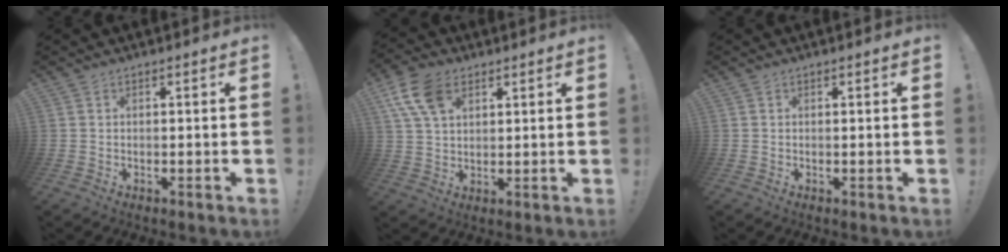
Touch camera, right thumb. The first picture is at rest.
{"total": 11.4, "force": [5.3, 7.2, 7.0], "torque": [-0.126, -0.005, 0.104]}
{"total": 0.0}